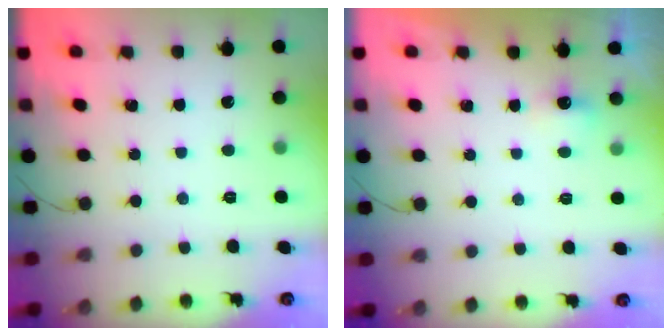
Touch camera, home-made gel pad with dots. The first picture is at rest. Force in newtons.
{"total": 10.5, "press": 3.4, "slide": 9.9}